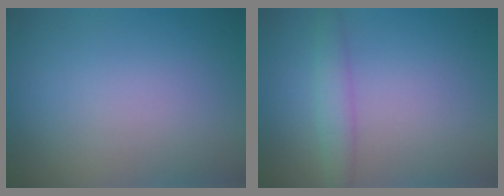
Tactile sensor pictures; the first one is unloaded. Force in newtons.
{"total": 2.2, "press": 2.2, "slide": 0.1}